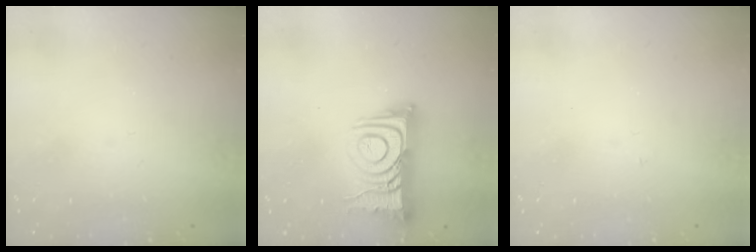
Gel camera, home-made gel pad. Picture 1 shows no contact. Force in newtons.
{"total": 14.0, "press": 14.0, "slide": 1.0}
{"total": 2.7, "press": 2.7, "slide": 0.3}